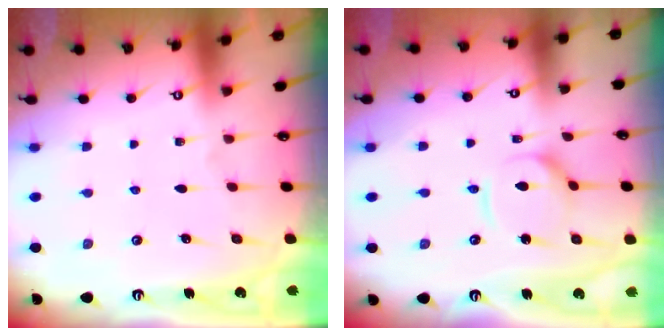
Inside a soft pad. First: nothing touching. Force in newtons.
{"total": 6.5, "press": 6.5, "slide": 0.4}